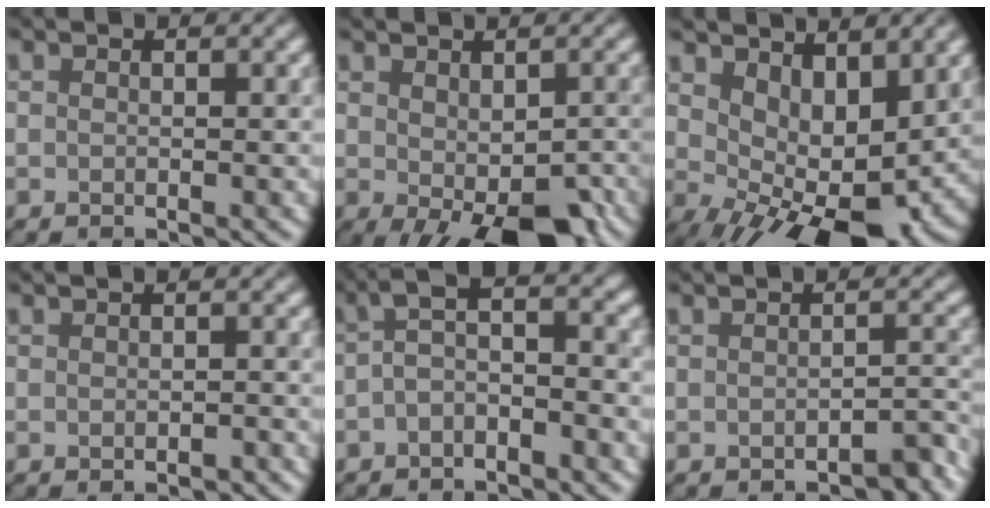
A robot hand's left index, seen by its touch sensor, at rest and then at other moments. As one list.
[{"total": 7.3, "force": [-2.8, 3.1, 6.0], "torque": [-0.097, -0.018, -0.027]}, {"total": 10.0, "force": [1.9, 4.9, 8.5], "torque": [-0.105, -0.010, 0.047]}, {"total": 0.8, "force": [-0.5, 0.1, 0.7], "torque": [-0.011, -0.002, -0.005]}, {"total": 3.4, "force": [-1.0, 1.1, 3.0], "torque": [-0.057, 0.013, -0.028]}, {"total": 2.0, "force": [-1.5, 0.5, 1.2], "torque": [-0.016, 0.006, -0.018]}]